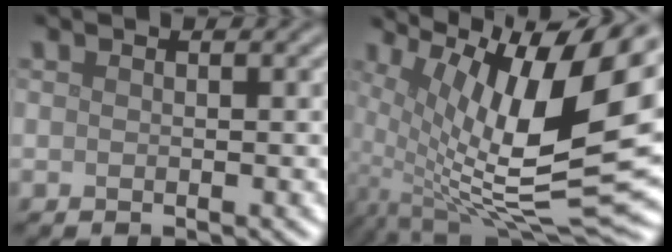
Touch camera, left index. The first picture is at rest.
{"total": 15.1, "force": [3.3, 4.9, 13.9], "torque": [-0.261, -0.001, 0.071]}